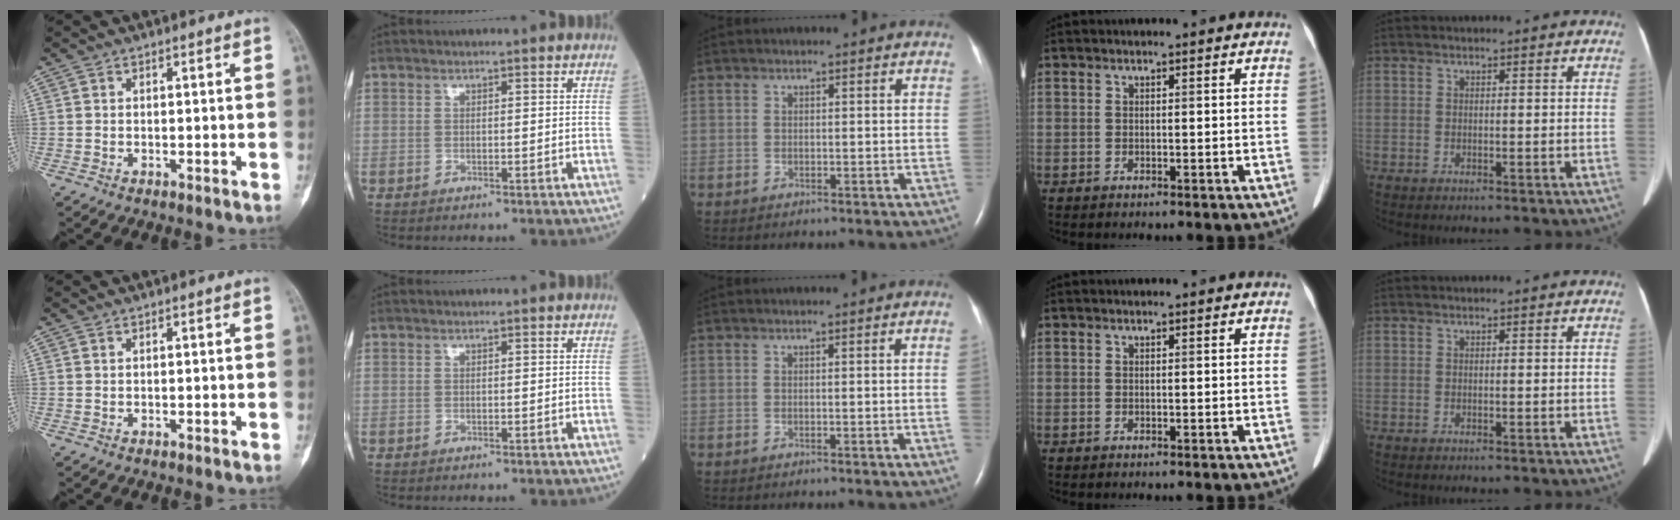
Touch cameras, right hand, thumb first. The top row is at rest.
{"middle": {"total": 1.2, "force": [-0.1, -0.5, 1.0], "torque": [-0.010, -0.001, -0.001]}}